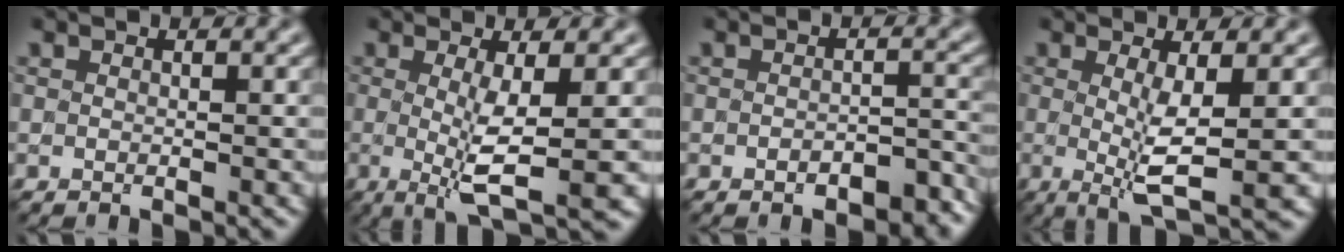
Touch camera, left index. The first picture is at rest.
{"total": 5.3, "force": [-0.1, 1.1, 5.2], "torque": [-0.088, -0.008, -0.004]}
{"total": 3.4, "force": [-2.1, 1.4, 2.3], "torque": [-0.036, 0.002, -0.024]}
{"total": 4.6, "force": [0.1, 0.9, 4.5], "torque": [-0.081, -0.009, 0.001]}